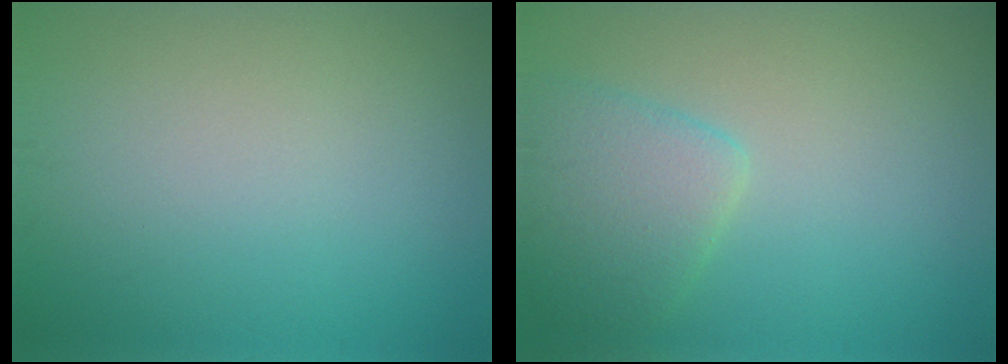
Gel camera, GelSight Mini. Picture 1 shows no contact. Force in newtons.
{"total": 3.6, "press": 3.5, "slide": 0.2}